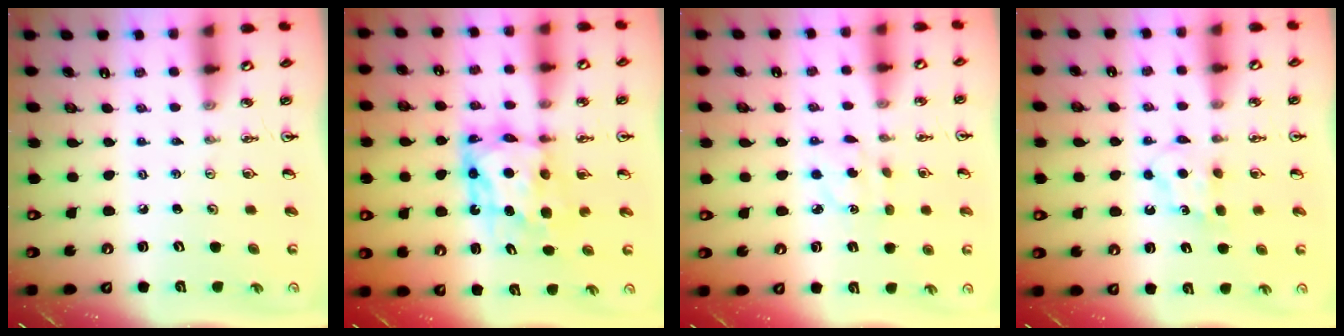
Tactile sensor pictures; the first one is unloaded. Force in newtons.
{"total": 8.9, "press": 8.8, "slide": 0.9}
{"total": 3.8, "press": 3.8, "slide": 0.7}
{"total": 5.3, "press": 5.2, "slide": 0.6}